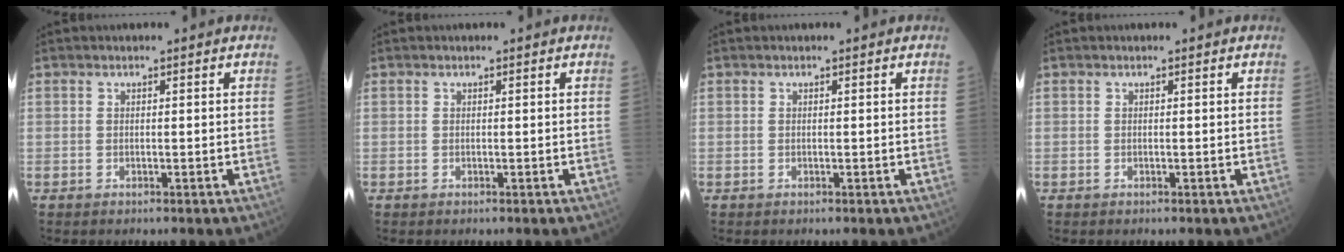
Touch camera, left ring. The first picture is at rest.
{"total": 0.0}
{"total": 0.0}
{"total": 0.0}